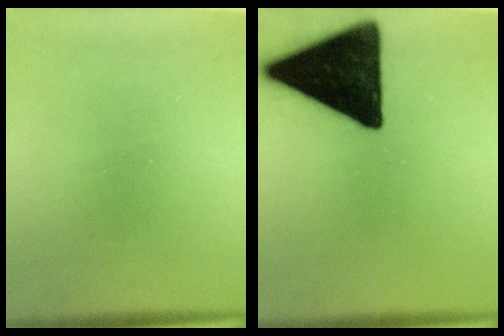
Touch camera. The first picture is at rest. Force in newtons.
{"total": 19.3}